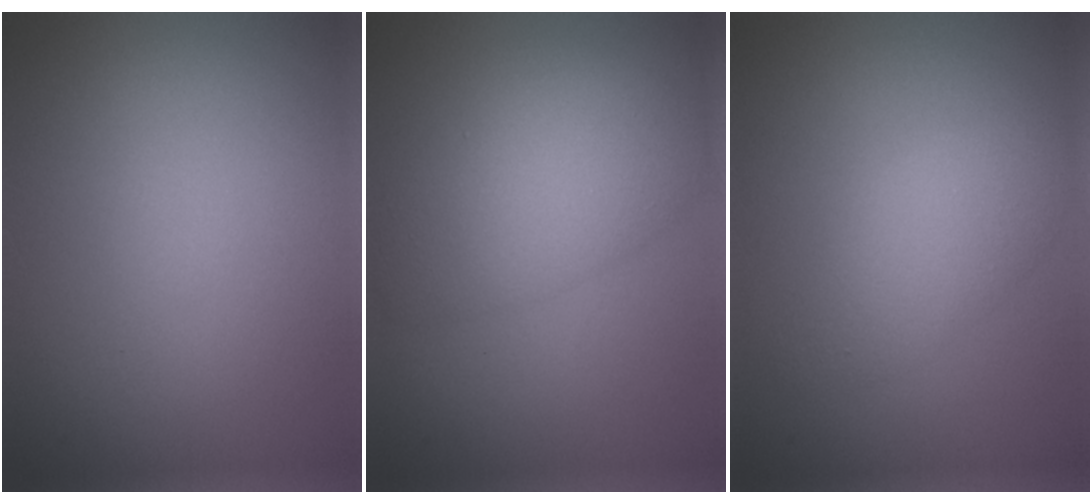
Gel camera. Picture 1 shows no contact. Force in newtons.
{"total": 5.5, "press": 5.5, "slide": 0.1}
{"total": 2.9, "press": 2.9, "slide": 0.1}